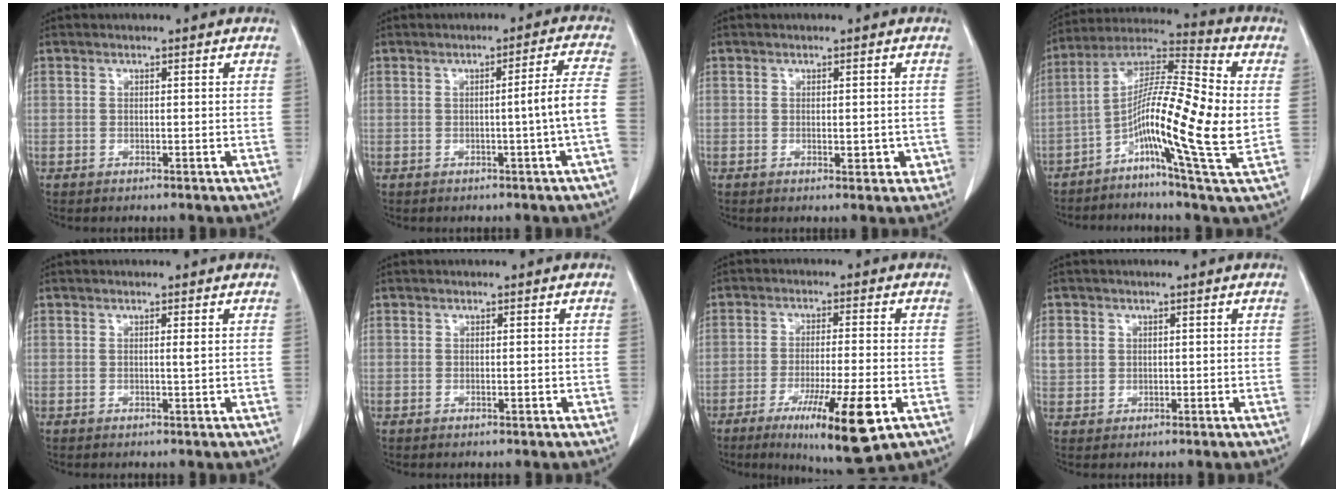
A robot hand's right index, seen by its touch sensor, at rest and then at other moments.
{"total": 5.2, "force": [-1.2, -1.3, 4.9], "torque": [-0.065, 0.004, -0.019]}
{"total": 2.9, "force": [-0.7, 1.6, 2.3], "torque": [-0.020, 0.000, -0.003]}
{"total": 15.9, "force": [-2.5, 0.4, 15.7], "torque": [-0.287, 0.008, -0.058]}
{"total": 0.6, "force": [0.1, -0.2, 0.6], "torque": [-0.011, -0.001, 0.002]}
{"total": 0.7, "force": [-0.2, 0.2, 0.7], "torque": [-0.011, -0.002, -0.001]}
{"total": 12.6, "force": [-5.6, 1.0, 11.2], "torque": [-0.186, -0.033, -0.083]}
{"total": 3.7, "force": [0.8, 3.4, 1.2], "torque": [-0.030, 0.011, 0.024]}